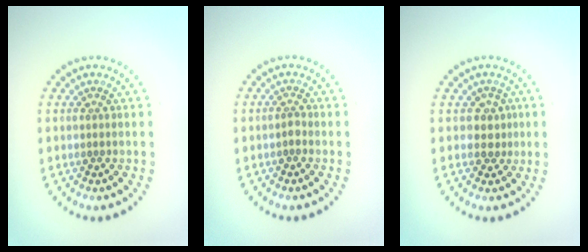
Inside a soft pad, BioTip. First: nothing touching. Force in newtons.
{"total": 0.8, "press": 0.5, "slide": 0.5}
{"total": 2.0, "press": 1.4, "slide": 1.3}